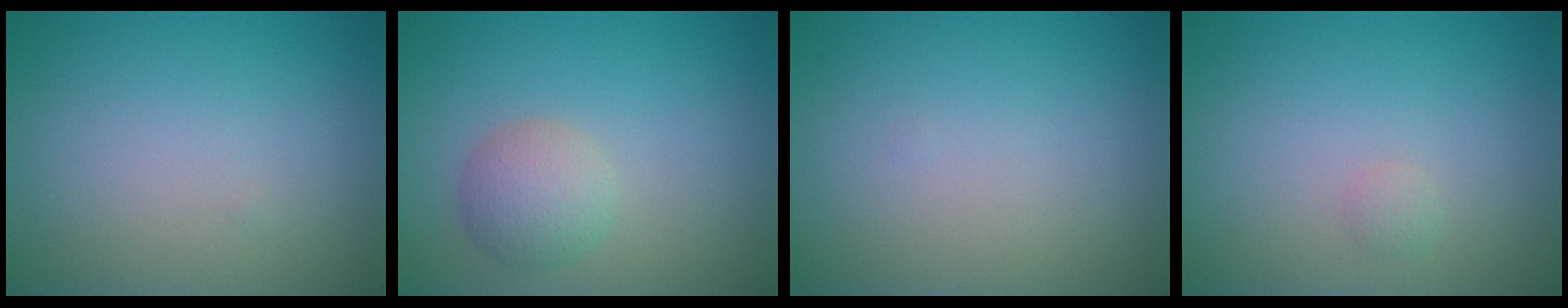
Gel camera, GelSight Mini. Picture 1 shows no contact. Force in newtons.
{"total": 3.0, "press": 3.0, "slide": 0.0}
{"total": 0.0}
{"total": 0.6, "press": 0.6, "slide": 0.1}